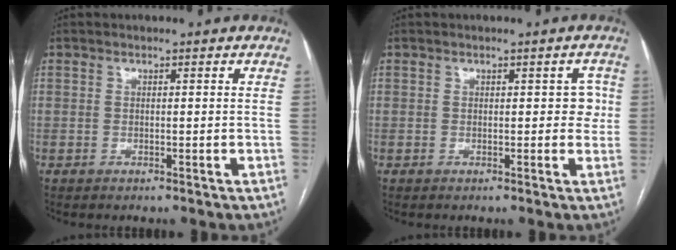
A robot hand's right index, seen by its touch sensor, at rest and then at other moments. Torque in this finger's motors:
{"motor_torque": [0.07, 0.02, 0.02, 0.01]}